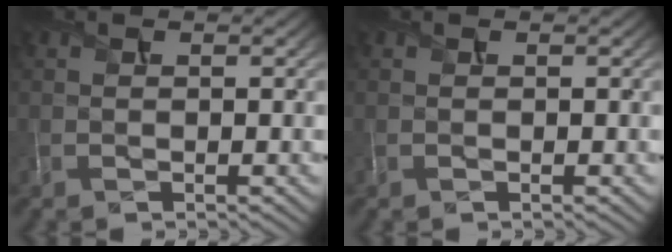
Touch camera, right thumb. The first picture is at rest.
{"total": 0.0}